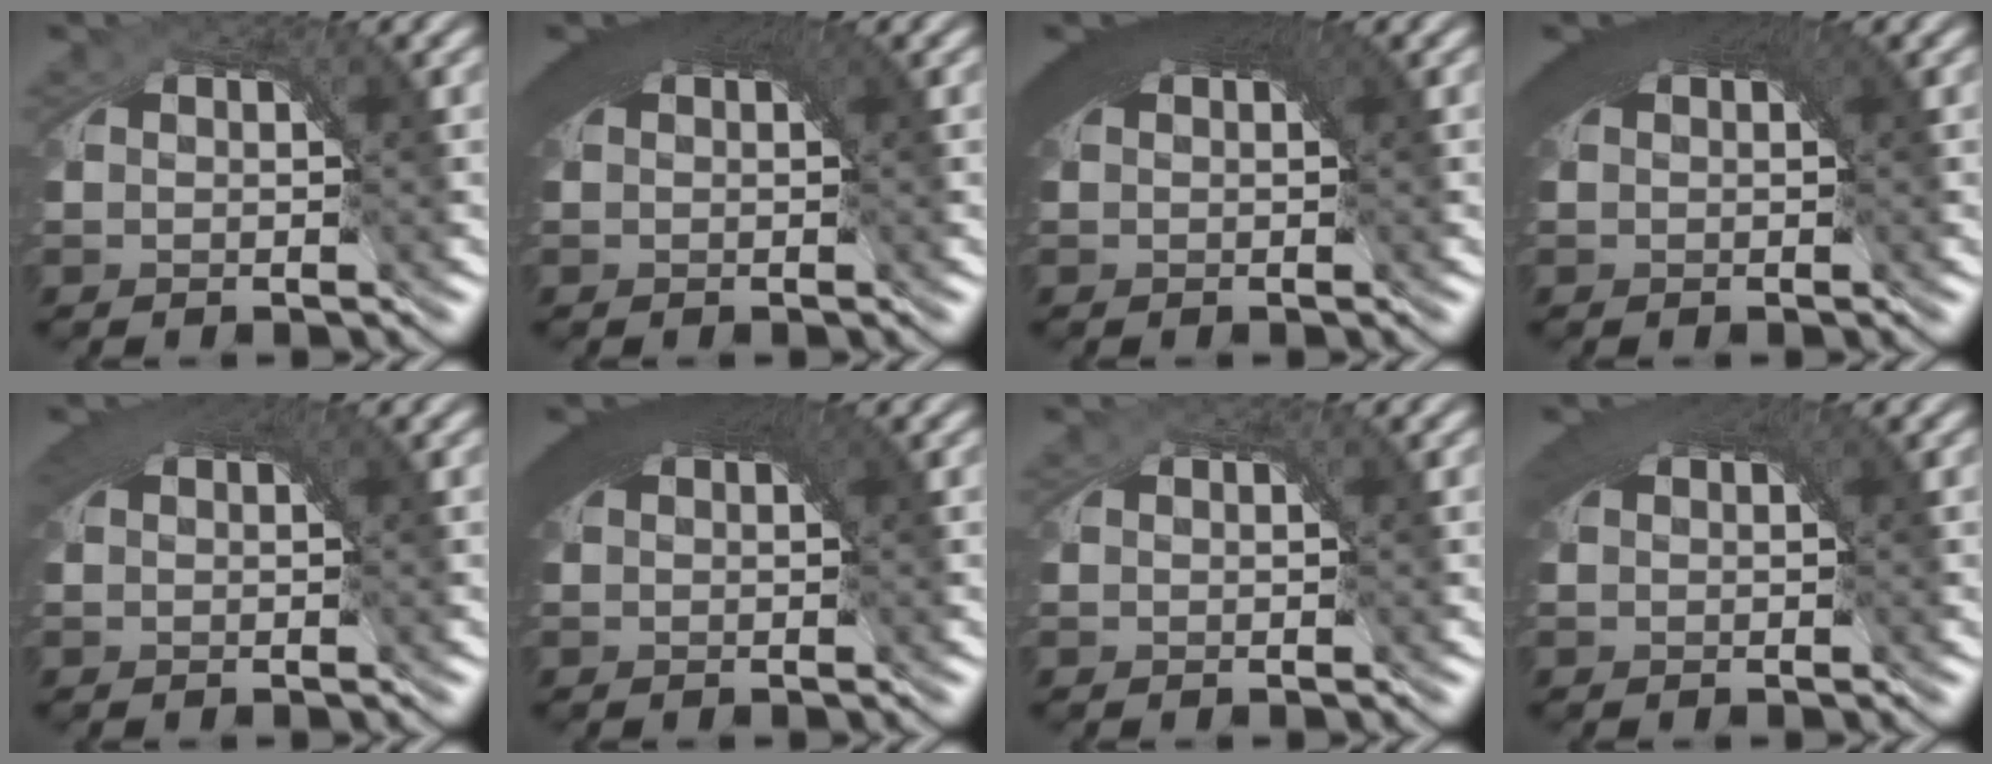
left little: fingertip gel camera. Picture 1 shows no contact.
{"total": 5.5, "force": [1.8, 1.9, 4.8], "torque": [-0.057, 0.015, 0.021]}
{"total": 6.6, "force": [2.1, 2.4, 5.8], "torque": [-0.070, 0.018, 0.023]}
{"total": 5.7, "force": [1.9, 2.0, 5.0], "torque": [-0.058, 0.017, 0.021]}
{"total": 2.9, "force": [0.9, 1.0, 2.6], "torque": [-0.030, 0.003, 0.012]}
{"total": 6.2, "force": [1.8, 2.2, 5.5], "torque": [-0.066, 0.016, 0.020]}
{"total": 0.0}
{"total": 3.5, "force": [1.0, 1.2, 3.1], "torque": [-0.038, 0.005, 0.013]}